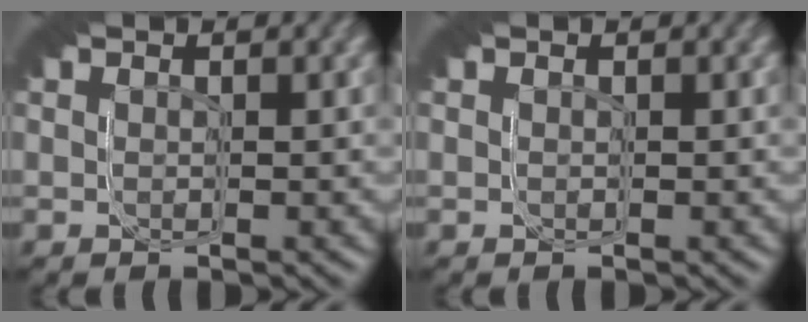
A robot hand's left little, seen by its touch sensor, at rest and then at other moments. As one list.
[{"total": 0.0}]